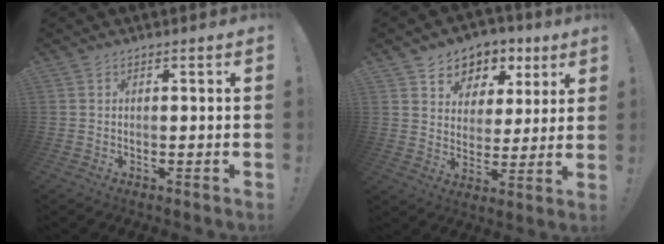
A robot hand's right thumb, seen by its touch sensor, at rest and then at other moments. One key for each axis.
{"total": 7.0, "fx": 3.2, "fy": 6.1, "fz": 1.4, "tx": -0.013, "ty": -0.028, "tz": 0.064}